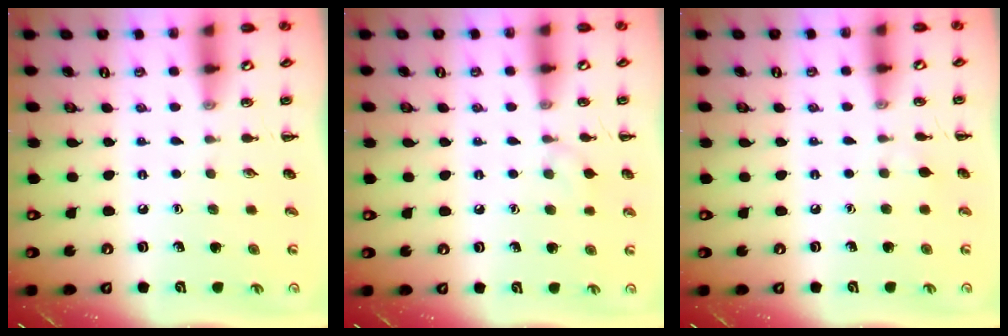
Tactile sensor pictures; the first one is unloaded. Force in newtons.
{"total": 5.8, "press": 5.5, "slide": 2.0}
{"total": 3.0, "press": 2.7, "slide": 1.2}